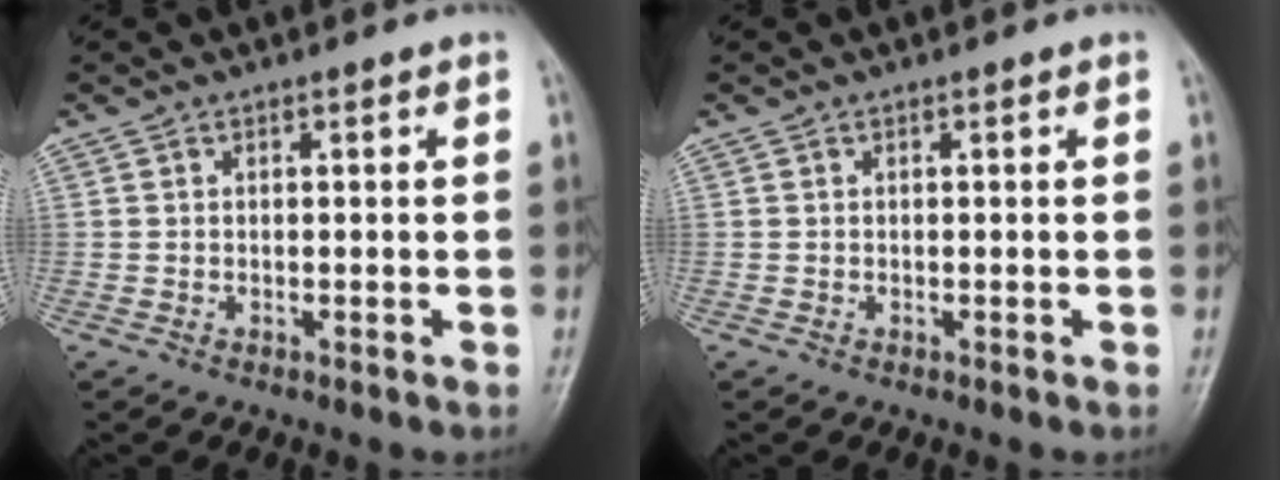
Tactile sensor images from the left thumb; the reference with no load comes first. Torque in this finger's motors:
{"motor_torque": [0.00, 0.00, -0.02, -0.06, 0.00]}